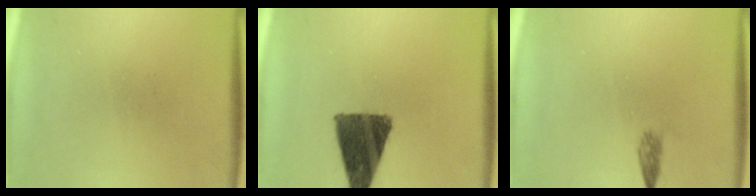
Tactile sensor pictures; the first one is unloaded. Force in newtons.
{"total": 12.3}
{"total": 1.3}